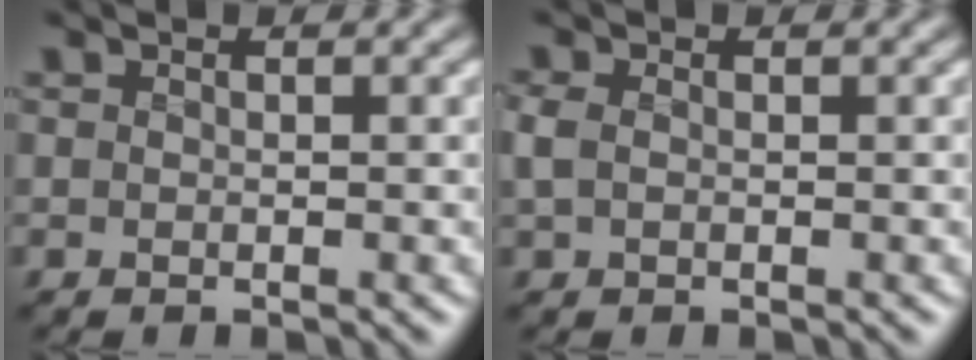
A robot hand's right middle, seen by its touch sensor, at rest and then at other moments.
{"total": 1.1, "force": [0.0, 0.8, 0.7], "torque": [-0.018, 0.003, -0.001]}